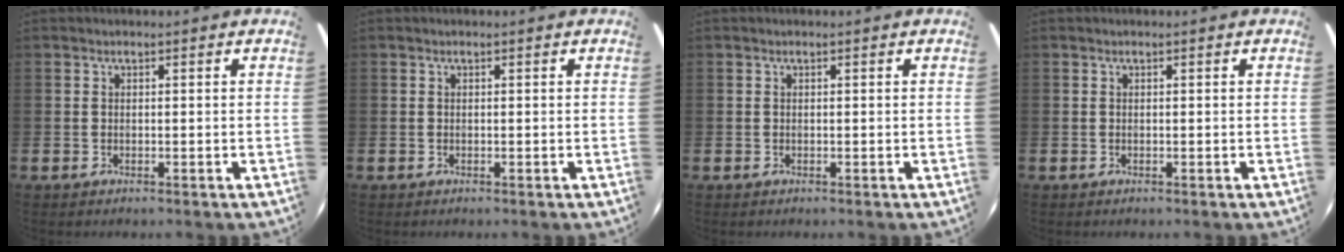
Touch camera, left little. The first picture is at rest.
{"total": 0.0}
{"total": 0.0}
{"total": 0.0}